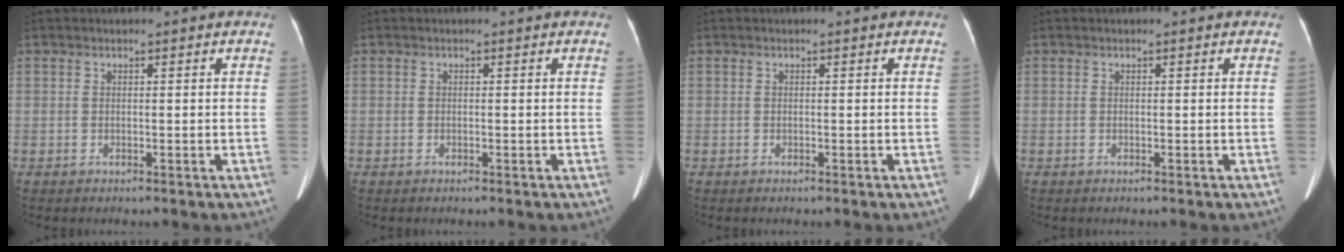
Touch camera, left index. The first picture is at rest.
{"total": 0.0}
{"total": 0.0}
{"total": 0.0}